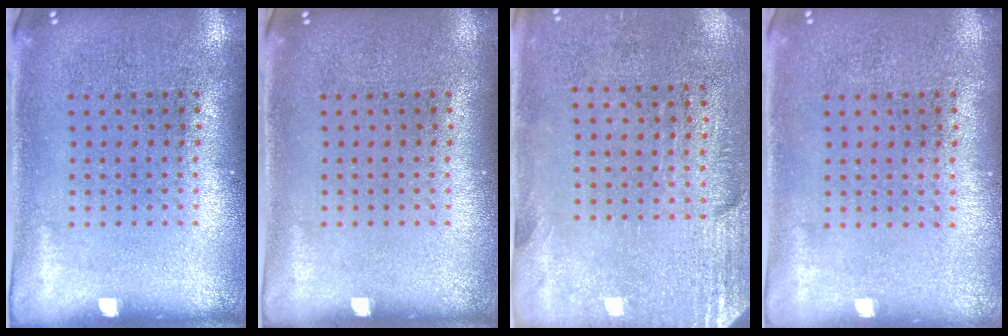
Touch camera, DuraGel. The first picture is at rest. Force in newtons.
{"total": 0.0}
{"total": 2.8, "press": 2.4, "slide": 1.5}
{"total": 0.0}